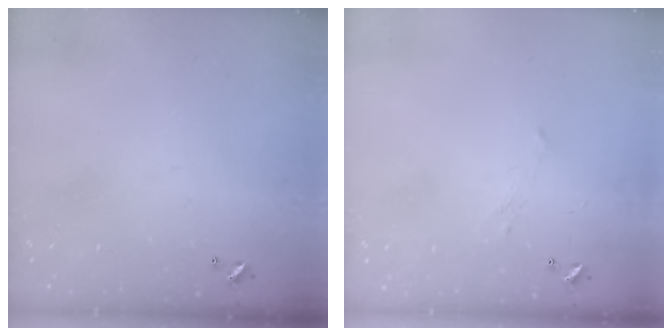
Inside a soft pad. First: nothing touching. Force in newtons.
{"total": 0.8, "press": 0.6, "slide": 0.6}